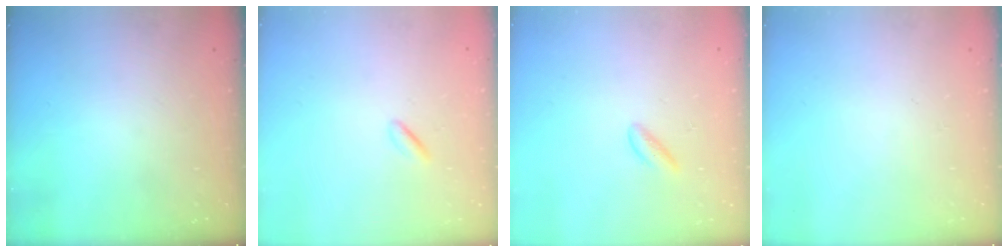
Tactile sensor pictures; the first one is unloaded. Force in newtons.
{"total": 0.6, "press": 0.3, "slide": 0.5}
{"total": 1.4, "press": 1.3, "slide": 0.3}
{"total": 0.0}